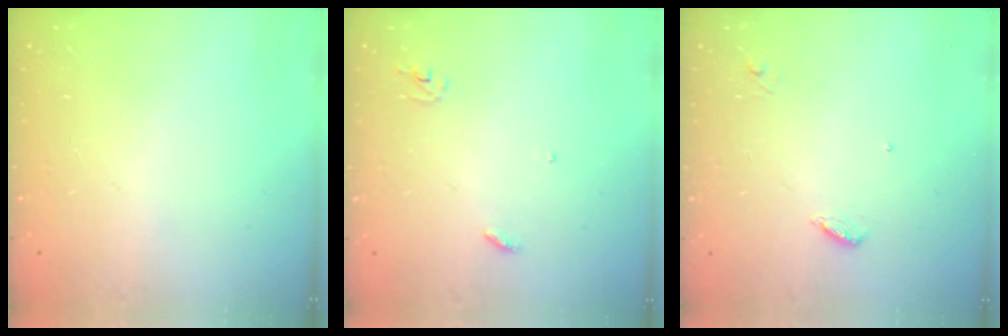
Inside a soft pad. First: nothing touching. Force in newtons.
{"total": 2.9, "press": 2.9, "slide": 0.2}
{"total": 3.6, "press": 3.6, "slide": 0.3}